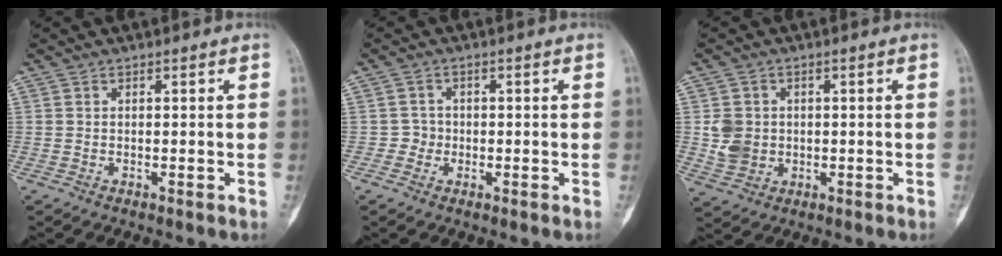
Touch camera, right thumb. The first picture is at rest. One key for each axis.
{"total": 2.2, "fx": -0.5, "fy": 2.1, "fz": 0.1, "tx": 0.014, "ty": 0.010, "tz": -0.016}
{"total": 5.7, "fx": 0.1, "fy": 5.1, "fz": 2.7, "tx": -0.034, "ty": 0.000, "tz": 0.009}